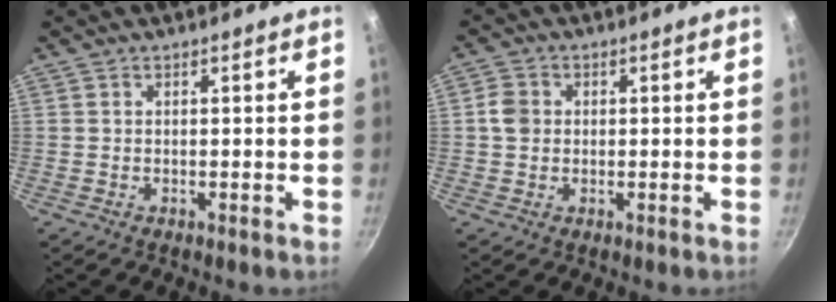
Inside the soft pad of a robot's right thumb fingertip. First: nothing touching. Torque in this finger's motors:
{"motor_torque": [0.14, 1.38, 0.61, -0.25, 0.00]}